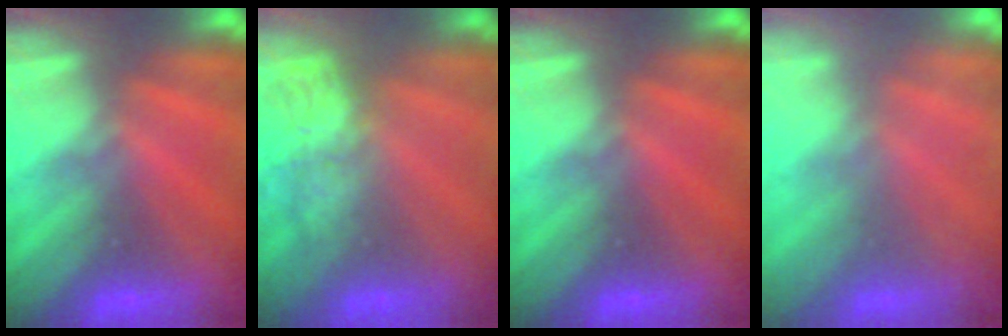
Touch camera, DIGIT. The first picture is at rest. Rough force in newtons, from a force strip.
{"total": 4.9}
{"total": 0.0}
{"total": 2.2}